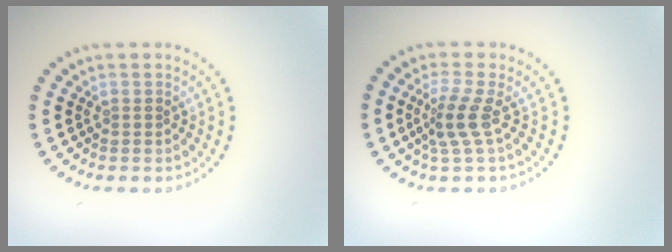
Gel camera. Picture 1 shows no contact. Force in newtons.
{"total": 2.5, "press": 1.8, "slide": 1.8}